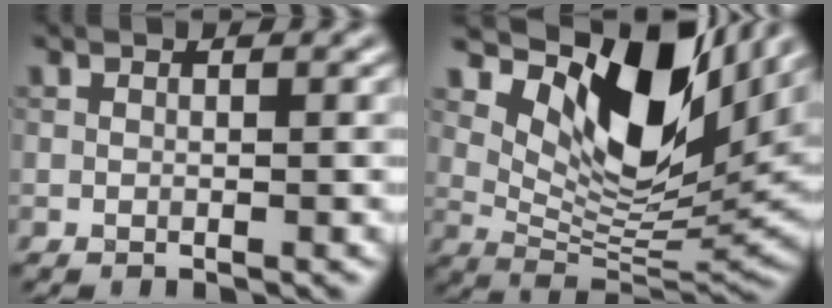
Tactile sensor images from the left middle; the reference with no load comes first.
{"total": 12.6, "force": [6.3, 5.7, 9.3], "torque": [-0.150, -0.009, 0.121]}